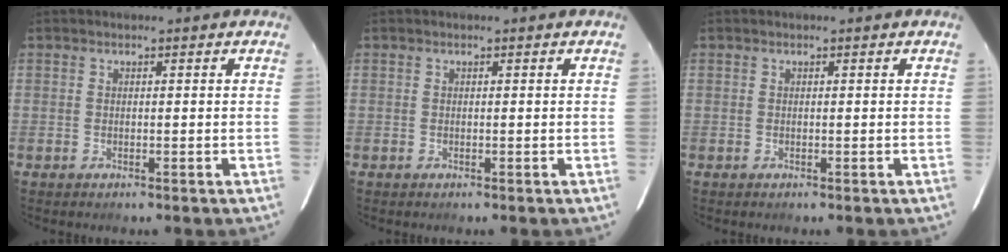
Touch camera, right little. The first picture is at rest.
{"total": 0.0}
{"total": 0.0}